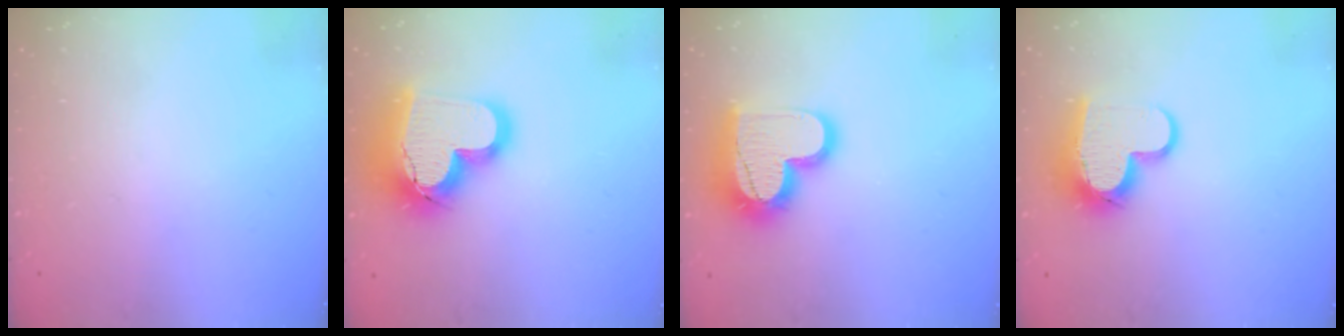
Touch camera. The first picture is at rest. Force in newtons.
{"total": 21.8, "press": 21.7, "slide": 1.8}
{"total": 18.9, "press": 18.9, "slide": 1.4}
{"total": 13.2, "press": 13.2, "slide": 1.1}